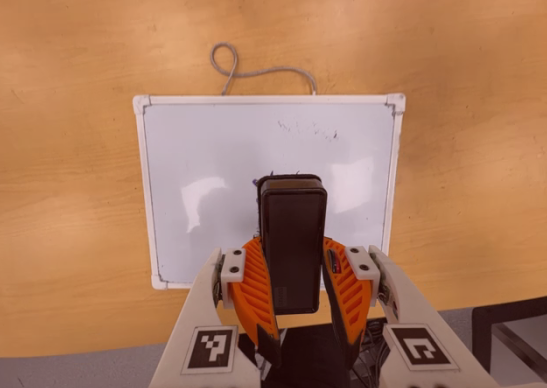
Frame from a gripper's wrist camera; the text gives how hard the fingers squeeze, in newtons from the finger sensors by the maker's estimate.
{"total": 9.8, "left": 7.8, "right": 11.9}